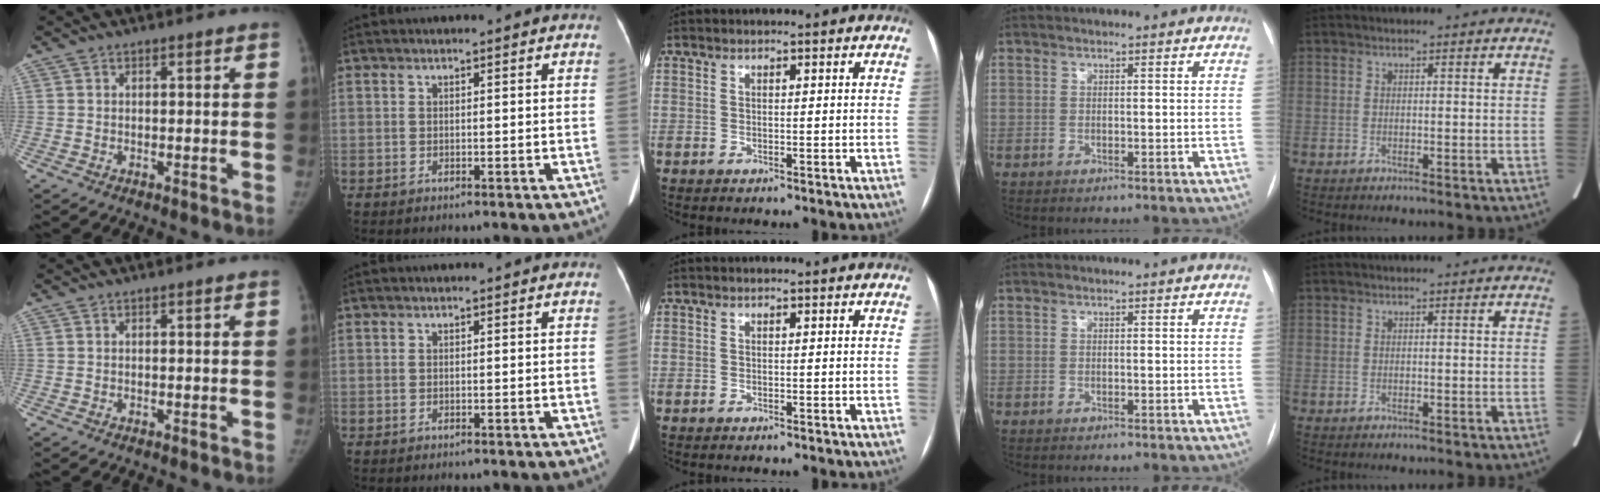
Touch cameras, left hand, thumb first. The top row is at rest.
{}